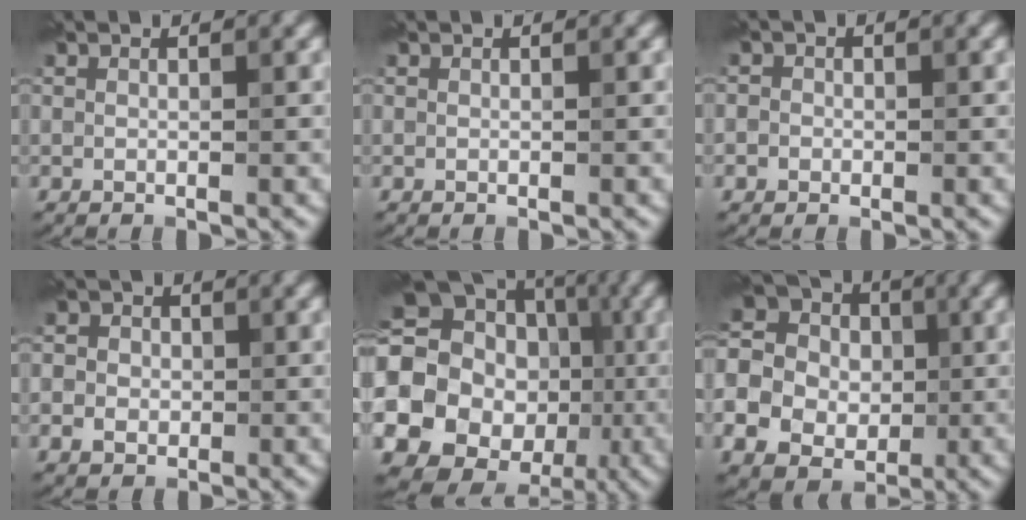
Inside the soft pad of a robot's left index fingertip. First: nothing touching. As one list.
[{"total": 0.0}, {"total": 1.5, "force": [-0.1, 1.4, 0.4], "torque": [0.008, 0.004, -0.012]}, {"total": 3.1, "force": [-0.1, 2.7, 1.4], "torque": [-0.008, 0.004, -0.012]}, {"total": 22.8, "force": [-3.6, 20.8, 8.7], "torque": [-0.171, 0.001, -0.098]}, {"total": 13.0, "force": [-2.1, 11.7, 5.2], "torque": [-0.156, 0.006, -0.061]}]